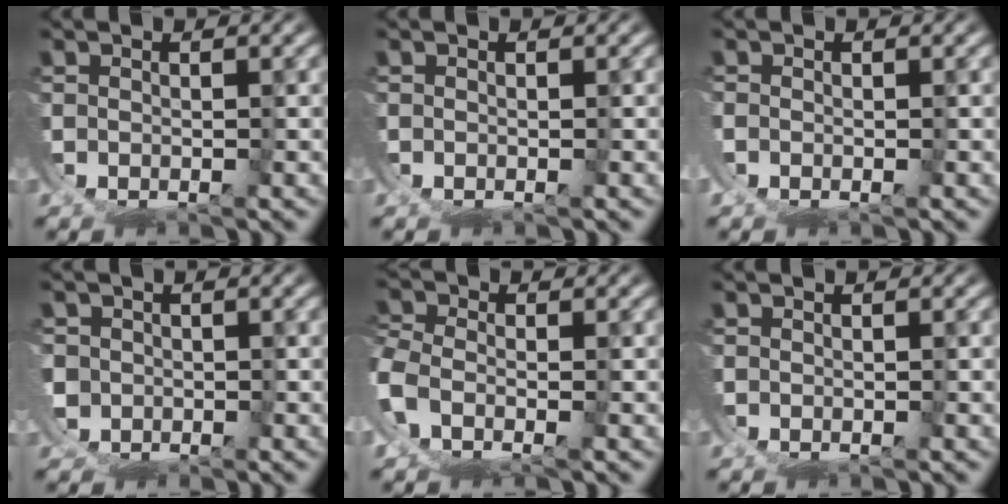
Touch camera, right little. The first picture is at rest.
{"total": 0.0}
{"total": 0.9, "force": [-0.5, 0.7, 0.3], "torque": [-0.013, -0.006, -0.006]}
{"total": 1.6, "force": [0.0, 1.1, -1.2], "torque": [-0.004, -0.026, 0.013]}
{"total": 3.9, "force": [-1.8, 2.7, 2.2], "torque": [-0.088, -0.028, -0.016]}
{"total": 0.0}